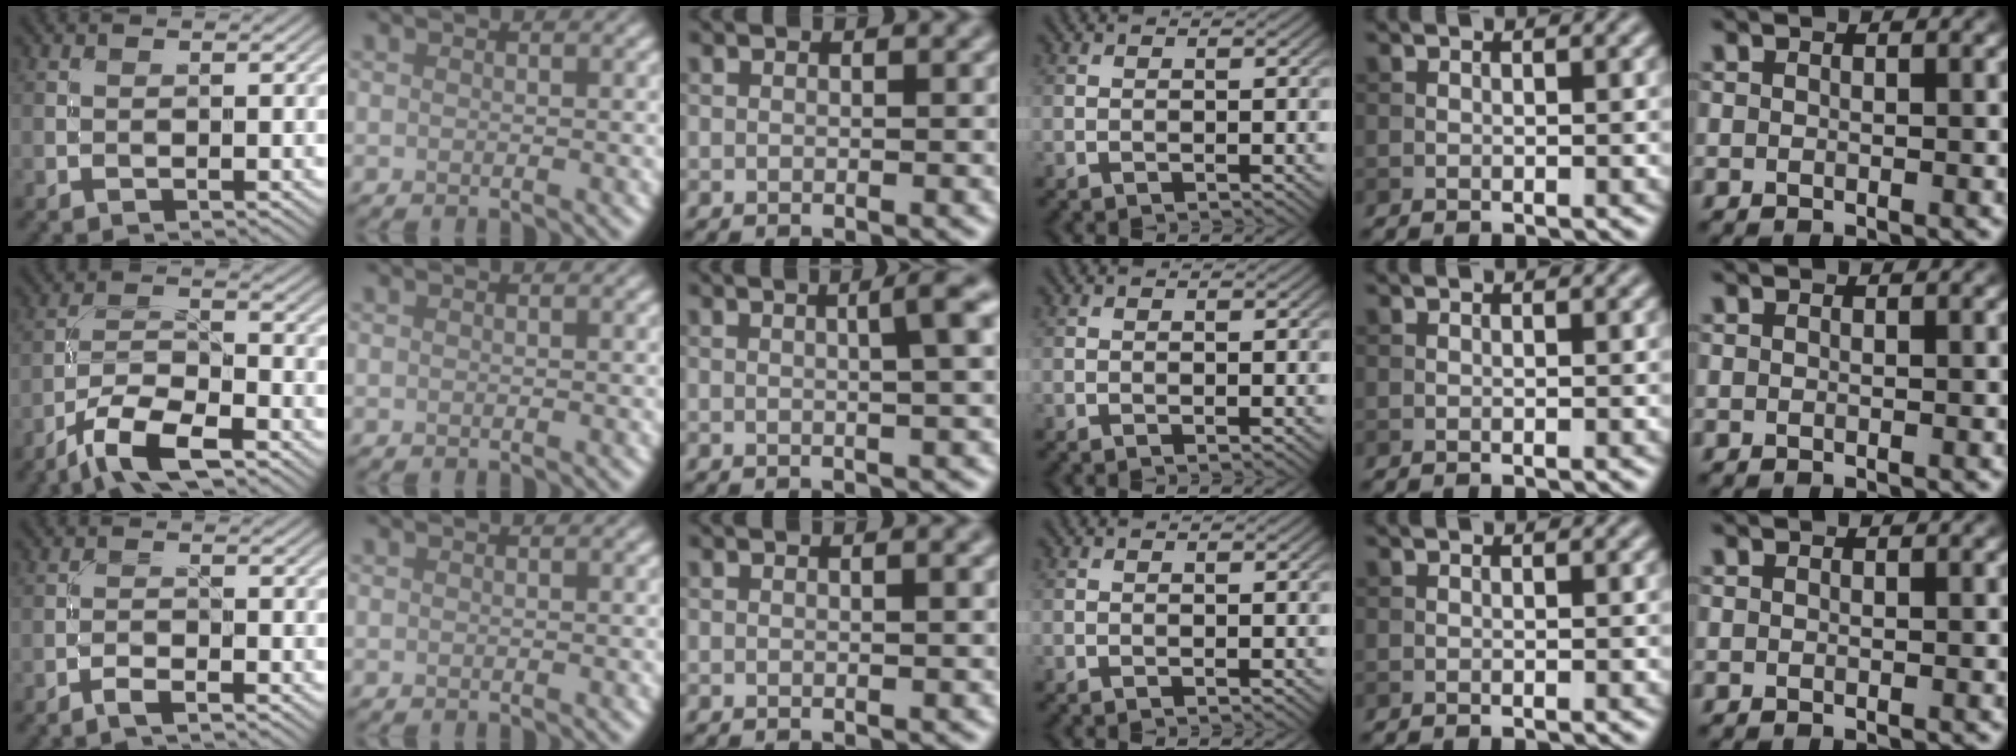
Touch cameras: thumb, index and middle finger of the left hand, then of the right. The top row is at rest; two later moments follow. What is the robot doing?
{"motion": "screw", "object": "medicine bottle"}